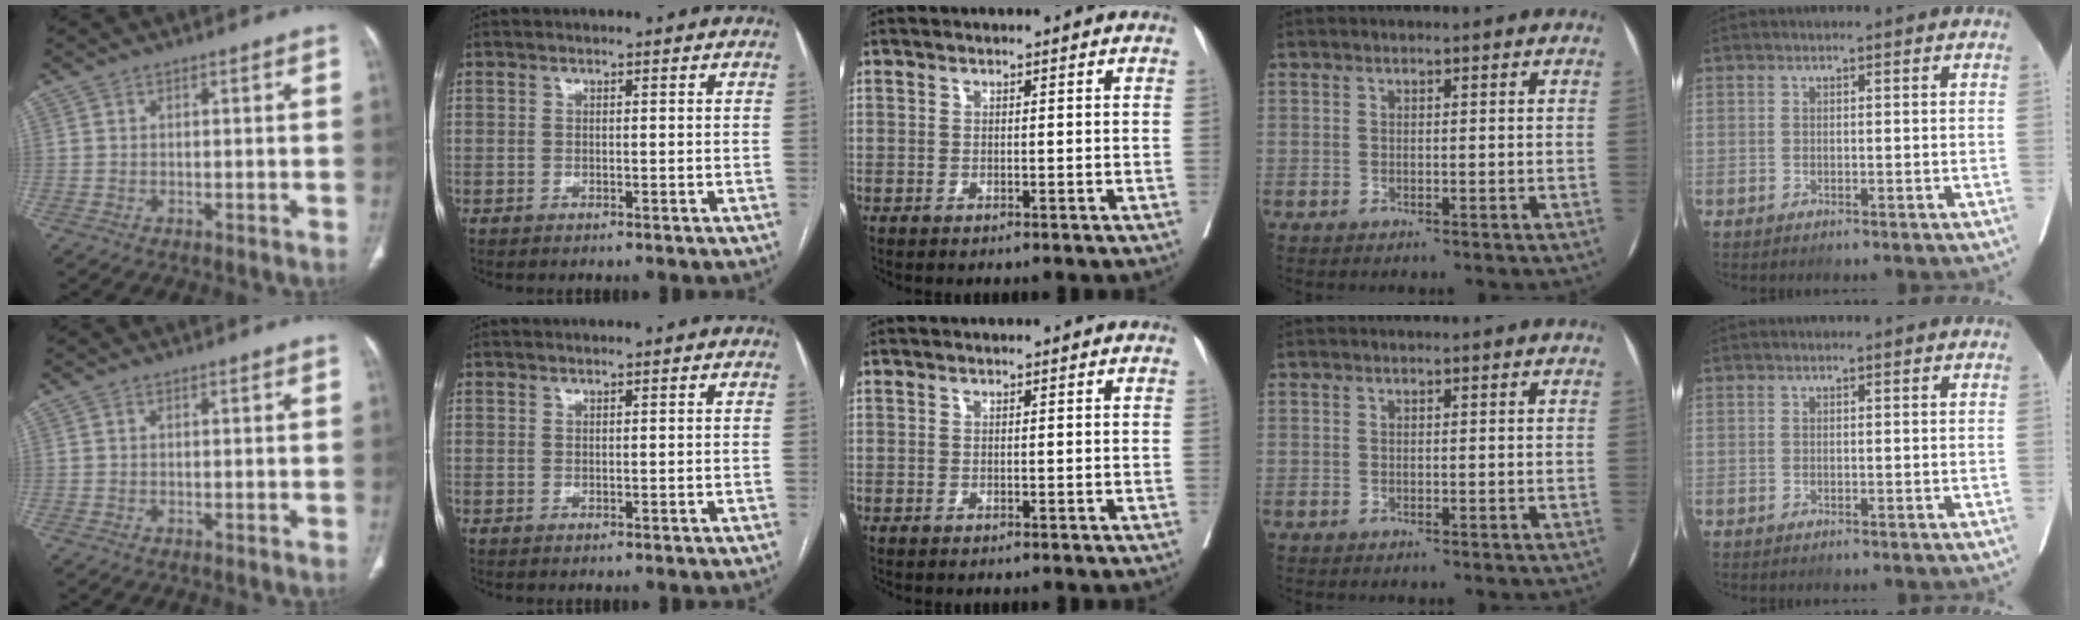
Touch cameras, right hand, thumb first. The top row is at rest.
{}